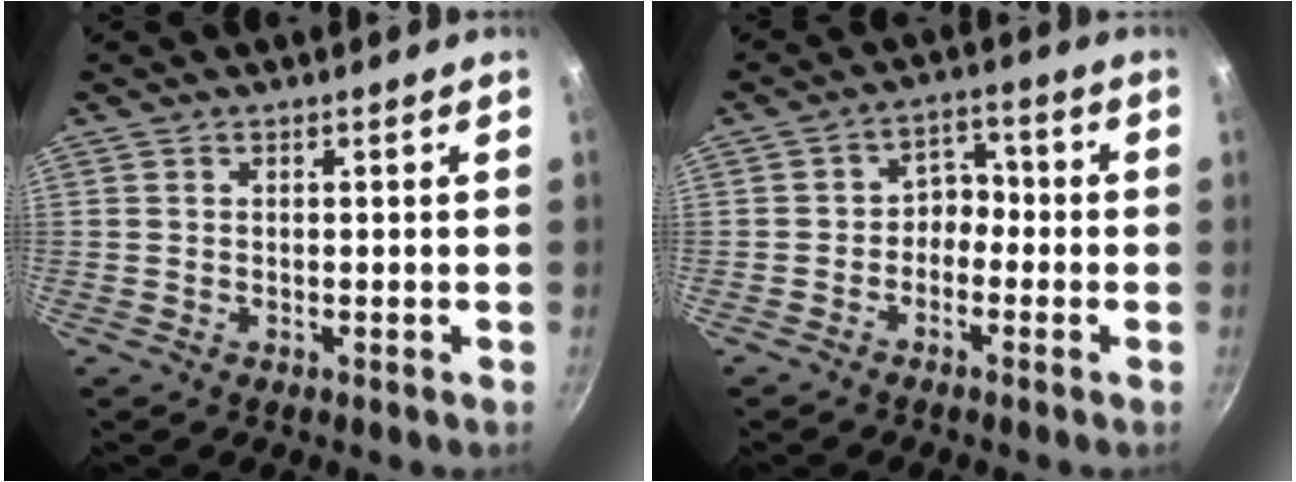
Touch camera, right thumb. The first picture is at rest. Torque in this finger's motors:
{"motor_torque": [-0.08, -0.25, -0.26, 0.13, -0.05]}